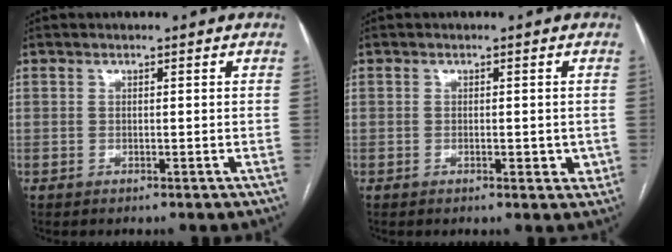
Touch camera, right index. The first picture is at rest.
{"total": 2.6, "force": [-0.6, 1.2, 2.3], "torque": [-0.029, -0.001, -0.007]}